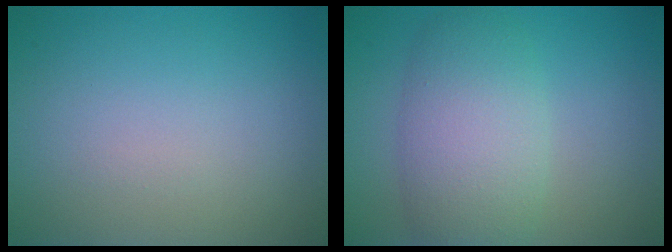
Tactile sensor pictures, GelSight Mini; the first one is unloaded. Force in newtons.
{"total": 6.2, "press": 6.2, "slide": 0.0}